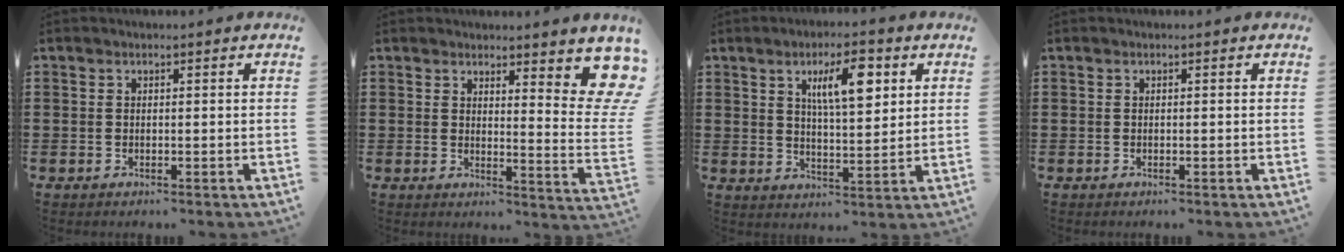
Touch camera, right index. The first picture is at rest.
{"total": 6.2, "force": [5.1, 1.1, 3.4], "torque": [-0.054, -0.029, 0.087]}
{"total": 8.3, "force": [3.5, 2.7, 7.0], "torque": [-0.122, 0.001, 0.052]}
{"total": 0.0}